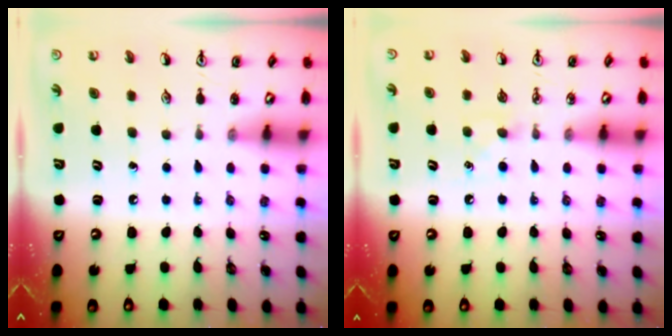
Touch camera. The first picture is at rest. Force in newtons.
{"total": 4.7, "press": 4.6, "slide": 0.7}